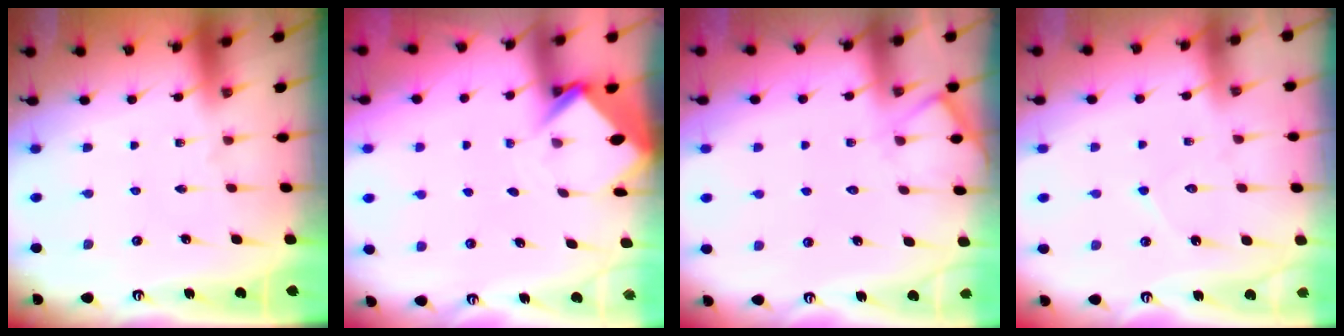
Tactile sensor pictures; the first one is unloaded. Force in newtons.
{"total": 3.6, "press": 3.6, "slide": 0.2}
{"total": 7.2, "press": 7.1, "slide": 0.8}
{"total": 6.1, "press": 6.1, "slide": 0.6}